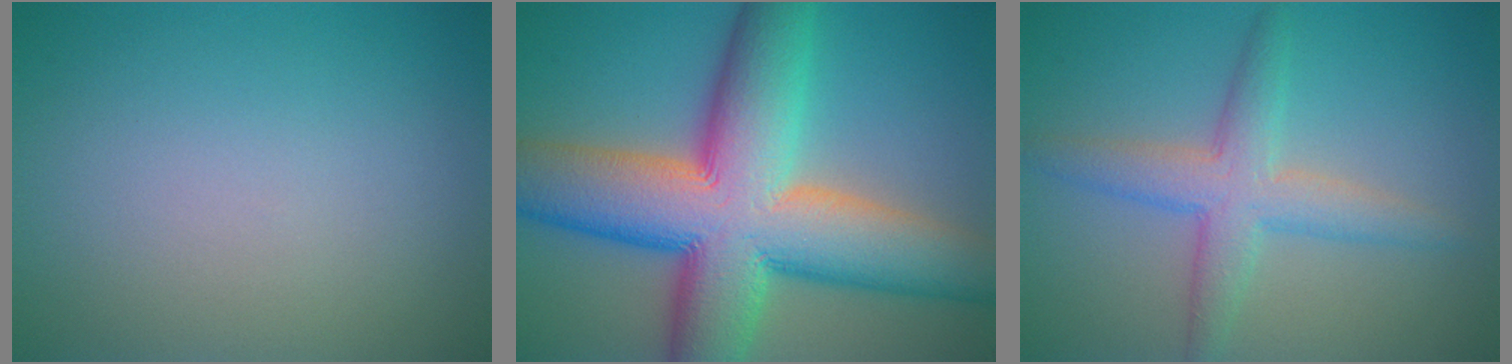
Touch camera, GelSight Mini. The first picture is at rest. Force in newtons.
{"total": 15.7, "press": 15.7, "slide": 0.4}
{"total": 4.3, "press": 4.3, "slide": 0.2}